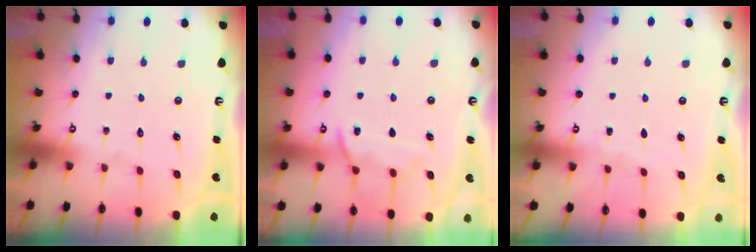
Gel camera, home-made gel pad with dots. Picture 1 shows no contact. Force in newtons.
{"total": 11.5, "press": 11.5, "slide": 1.2}
{"total": 3.2, "press": 3.2, "slide": 0.5}